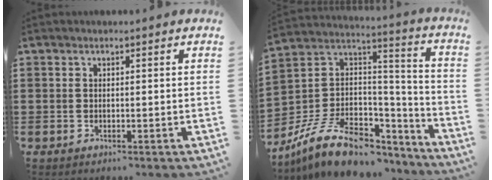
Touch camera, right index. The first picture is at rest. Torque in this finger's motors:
{"motor_torque": [0.14, -0.01, -0.08, -0.21]}